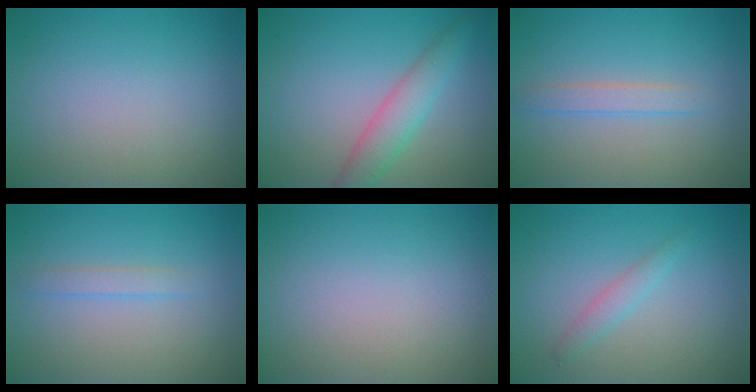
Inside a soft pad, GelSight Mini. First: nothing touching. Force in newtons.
{"total": 3.4, "press": 3.4, "slide": 0.1}
{"total": 1.7, "press": 1.7, "slide": 0.0}
{"total": 1.2, "press": 1.2, "slide": 0.1}
{"total": 0.0}
{"total": 1.5, "press": 1.5, "slide": 0.1}